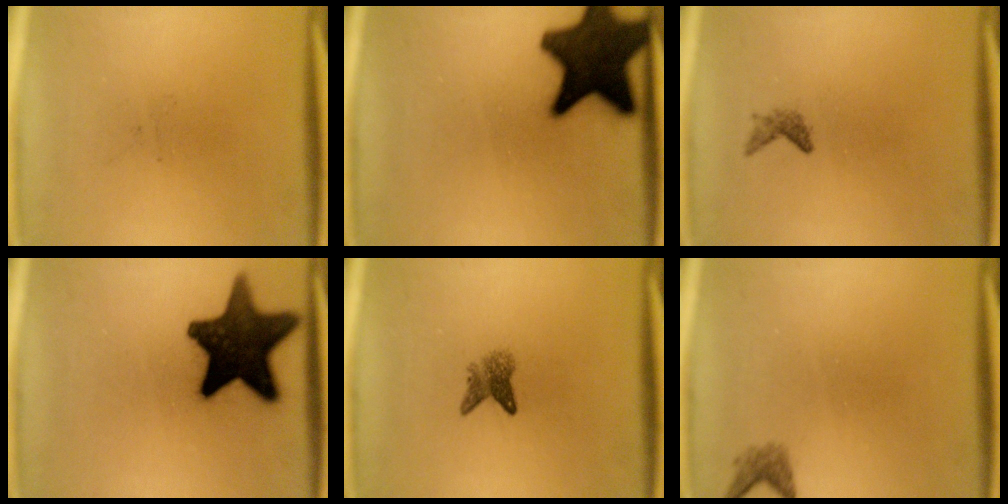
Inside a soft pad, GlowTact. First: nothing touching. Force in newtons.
{"total": 17.7}
{"total": 1.1}
{"total": 16.7}
{"total": 2.6}
{"total": 1.4}